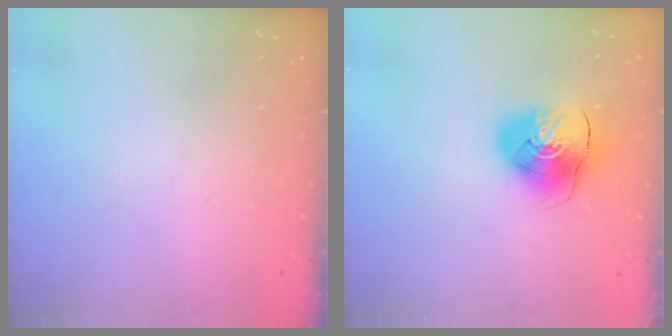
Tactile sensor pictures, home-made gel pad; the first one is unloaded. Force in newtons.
{"total": 9.8, "press": 9.7, "slide": 1.6}